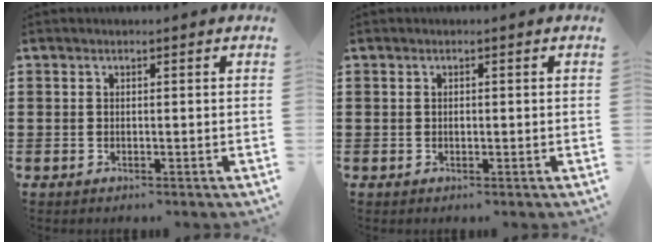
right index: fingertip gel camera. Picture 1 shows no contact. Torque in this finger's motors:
{"motor_torque": [1.08, 1.06, 0.14, 0.03]}